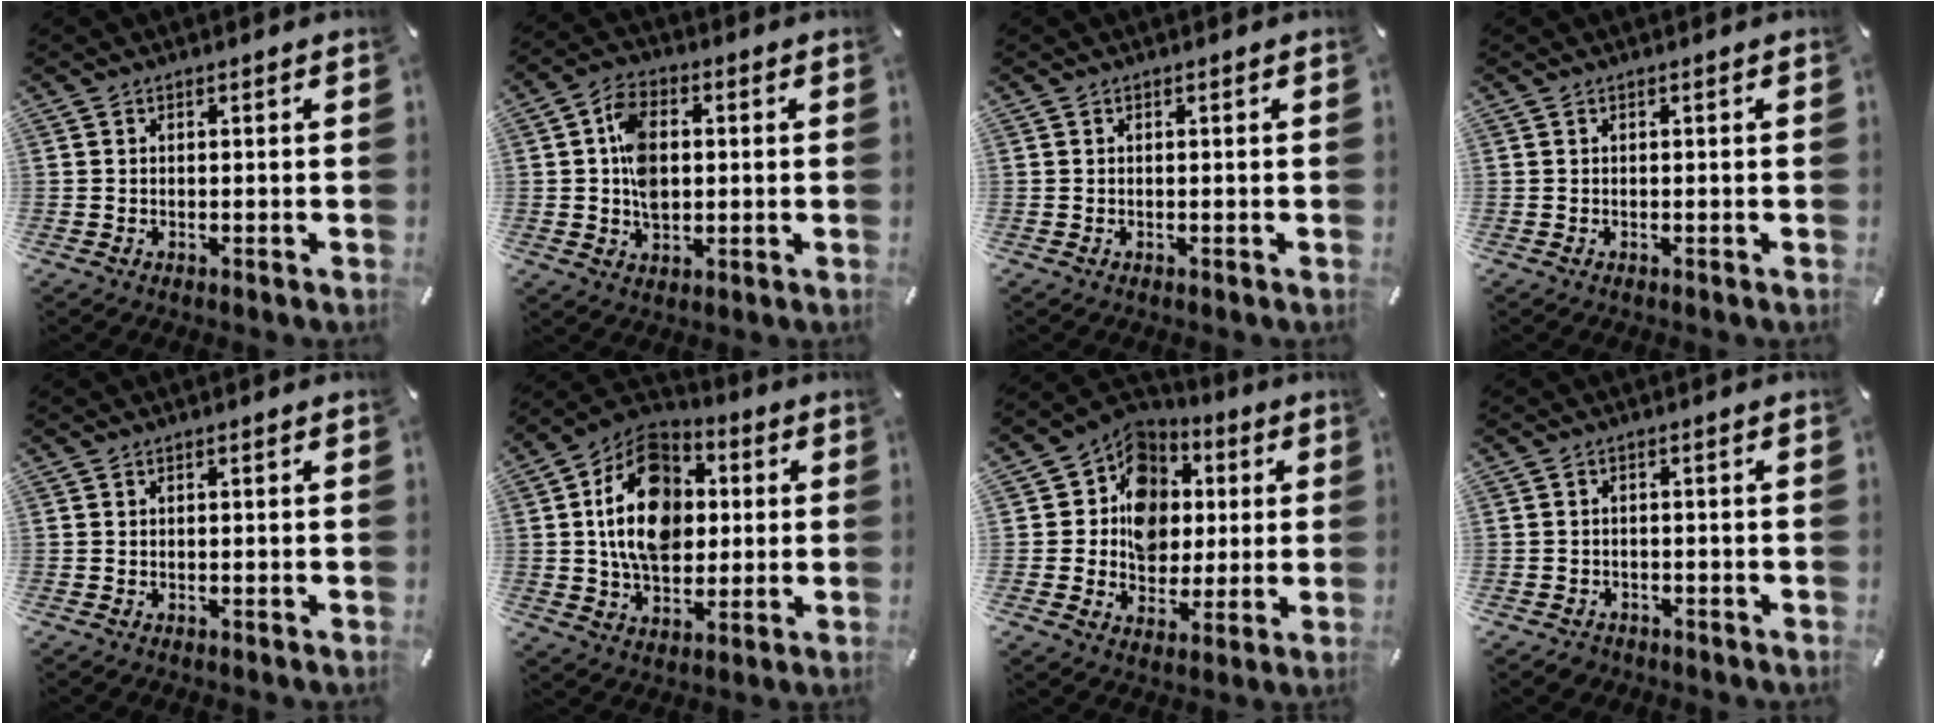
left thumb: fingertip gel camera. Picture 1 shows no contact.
{"total": 8.9, "force": [0.7, 6.2, 6.4], "torque": [-0.128, 0.005, 0.010]}
{"total": 0.0}
{"total": 0.0}
{"total": 0.0}
{"total": 16.5, "force": [1.9, 12.5, 10.6], "torque": [-0.196, 0.005, 0.032]}
{"total": 12.6, "force": [1.3, 11.5, 4.9], "torque": [-0.072, -0.009, 0.028]}
{"total": 2.2, "force": [-1.5, 1.6, 0.4], "torque": [-0.005, 0.011, -0.033]}